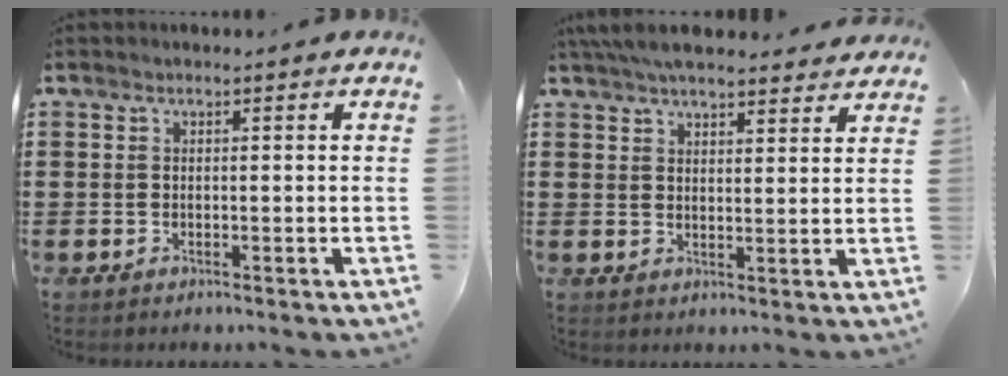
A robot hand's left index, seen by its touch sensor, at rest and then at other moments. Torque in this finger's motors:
{"motor_torque": [2.14, 0.00, -0.31, -0.21]}